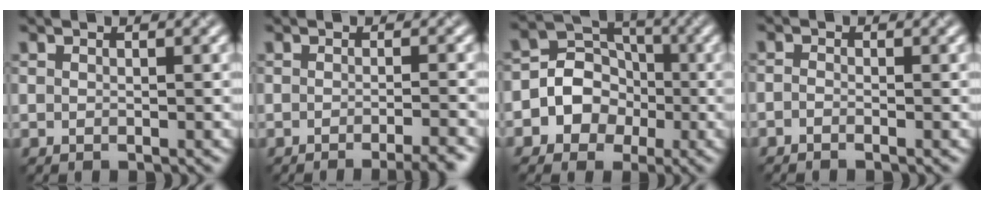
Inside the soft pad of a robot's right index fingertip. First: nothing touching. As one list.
[{"total": 3.0, "force": [-2.2, 0.5, 2.0], "torque": [-0.022, -0.005, -0.039]}, {"total": 5.7, "force": [-1.6, 5.1, 2.0], "torque": [-0.010, 0.015, -0.052]}, {"total": 0.7, "force": [-0.6, 0.1, 0.3], "torque": [-0.008, -0.004, -0.017]}]